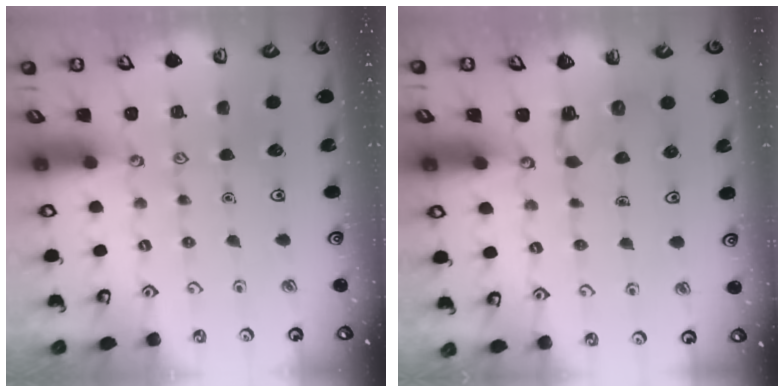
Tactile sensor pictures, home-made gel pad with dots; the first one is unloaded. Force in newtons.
{"total": 2.1, "press": 2.0, "slide": 0.5}